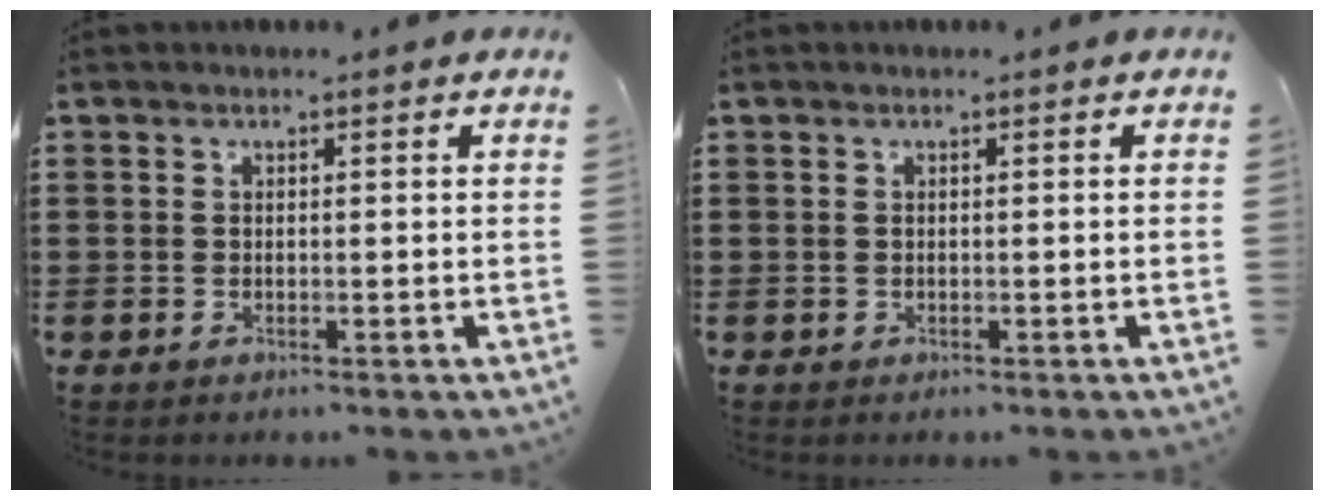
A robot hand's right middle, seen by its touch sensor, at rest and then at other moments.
{"total": 0.0}